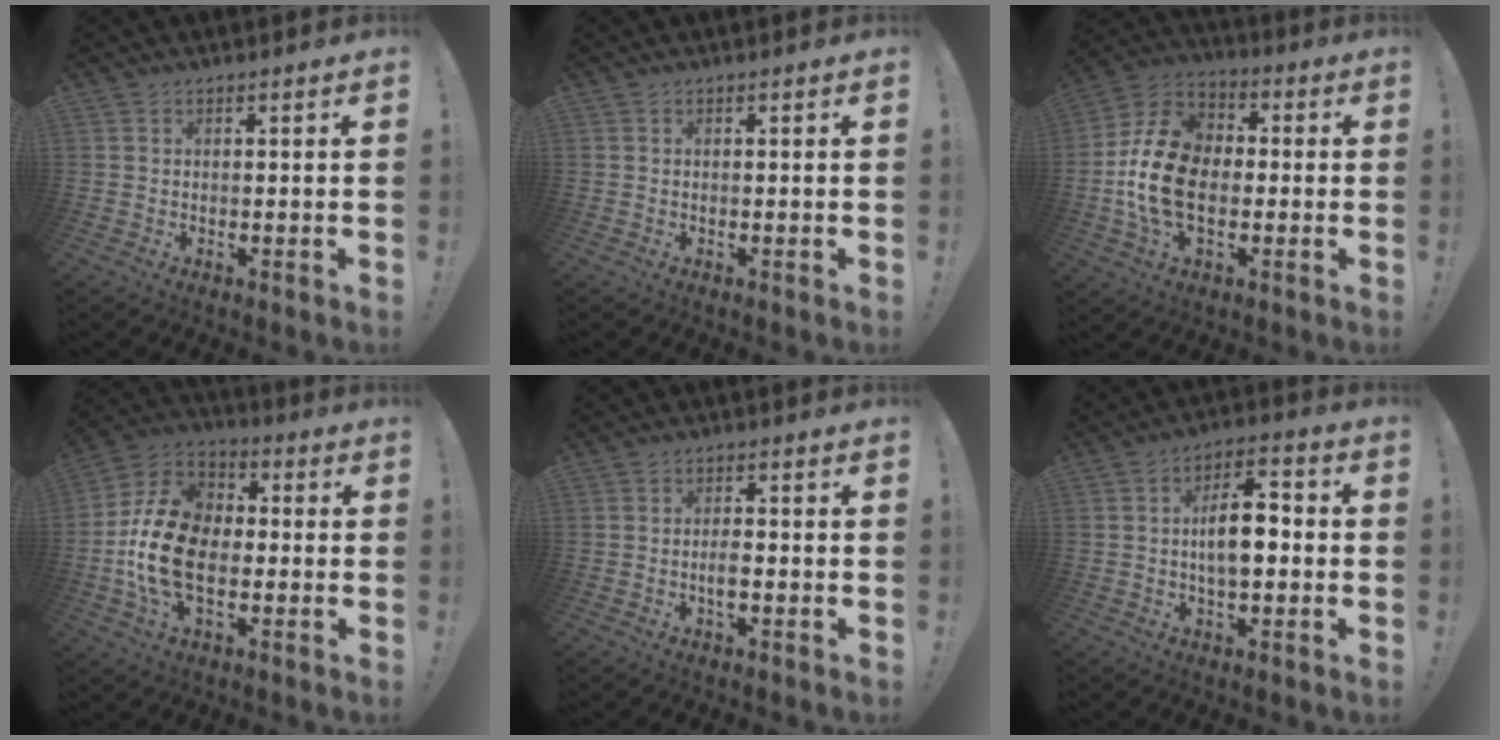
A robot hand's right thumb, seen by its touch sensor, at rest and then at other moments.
{"total": 0.0}
{"total": 18.3, "force": [-2.5, 12.5, 13.1], "torque": [-0.249, 0.028, -0.039]}
{"total": 21.2, "force": [-3.8, 13.7, 15.6], "torque": [-0.298, 0.024, -0.060]}
{"total": 3.2, "force": [-1.2, 1.7, 2.4], "torque": [-0.024, 0.002, -0.023]}
{"total": 11.0, "force": [-1.0, 5.6, 9.4], "torque": [-0.146, 0.011, -0.022]}